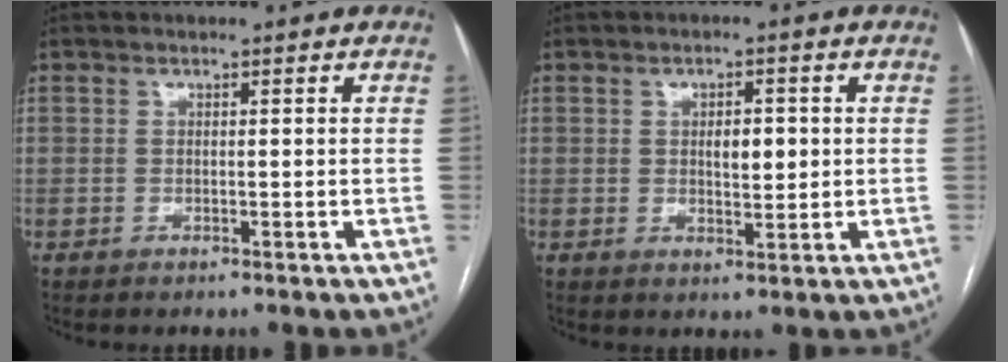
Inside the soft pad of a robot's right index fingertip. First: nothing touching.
{"total": 3.8, "force": [0.5, 1.6, 3.4], "torque": [-0.050, 0.000, 0.009]}